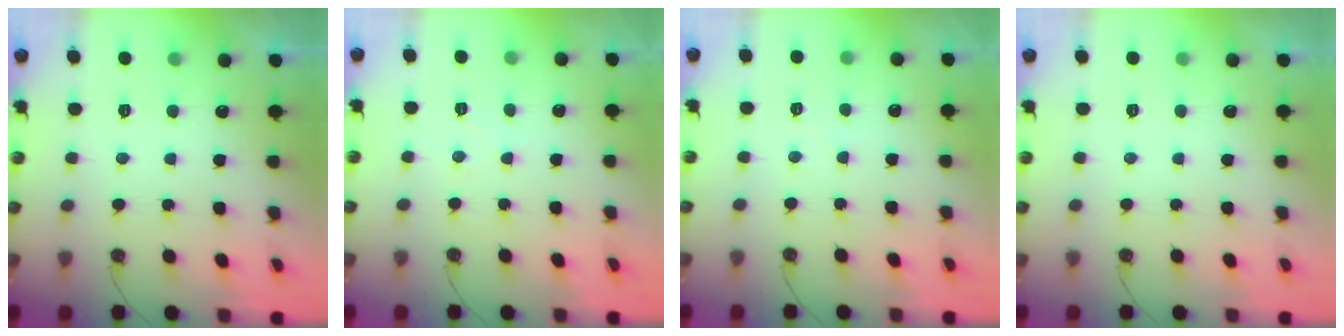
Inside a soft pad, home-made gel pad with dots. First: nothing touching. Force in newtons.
{"total": 4.0, "press": 3.9, "slide": 0.4}
{"total": 2.6, "press": 2.6, "slide": 0.4}
{"total": 1.0, "press": 0.4, "slide": 1.0}